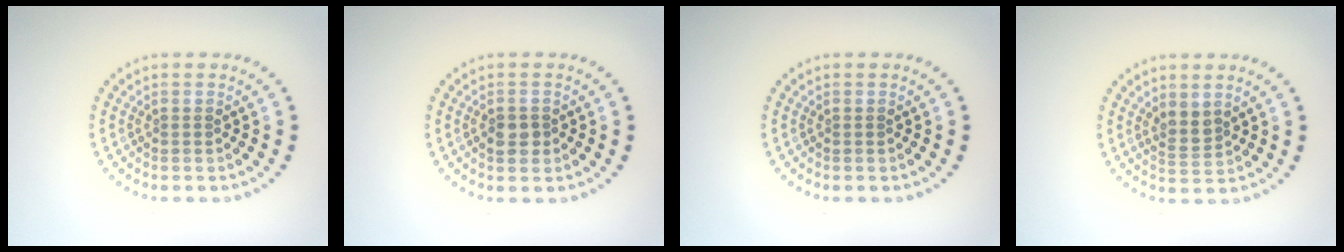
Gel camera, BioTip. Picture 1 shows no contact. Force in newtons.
{"total": 1.6, "press": 1.6, "slide": 0.3}
{"total": 0.0}
{"total": 1.8, "press": 1.6, "slide": 1.0}